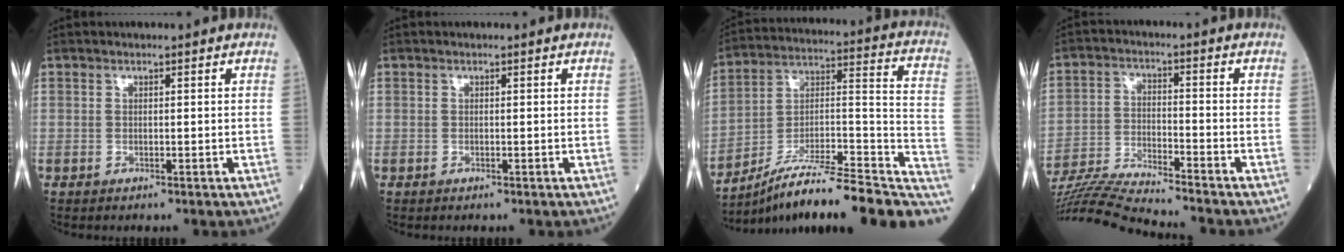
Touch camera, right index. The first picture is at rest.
{"total": 0.0}
{"total": 22.6, "force": [-17.1, 3.2, 14.5], "torque": [-0.155, 0.035, -0.271]}
{"total": 12.5, "force": [-12.0, -1.3, 3.2], "torque": [-0.049, -0.006, -0.213]}